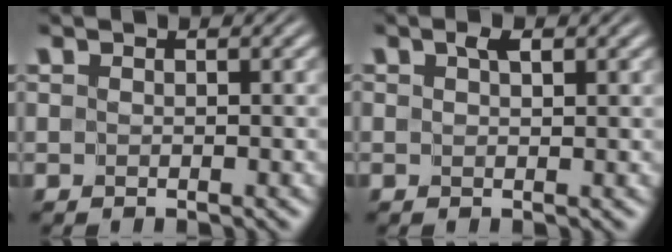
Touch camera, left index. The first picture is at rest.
{"total": 1.3, "force": [0.8, 0.4, 0.9], "torque": [-0.012, -0.001, 0.012]}